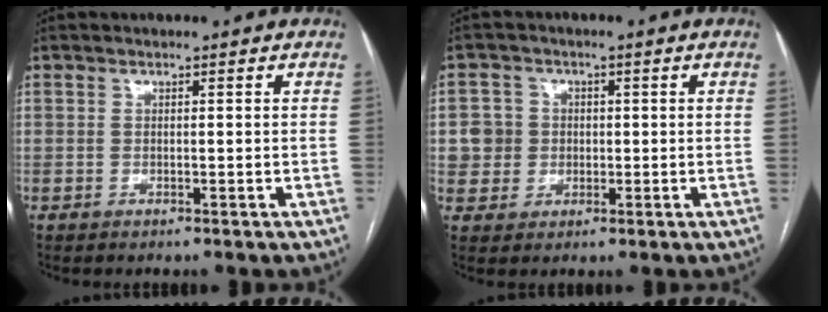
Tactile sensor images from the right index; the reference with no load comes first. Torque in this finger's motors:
{"motor_torque": [0.05, 0.02, 0.05, 0.02]}